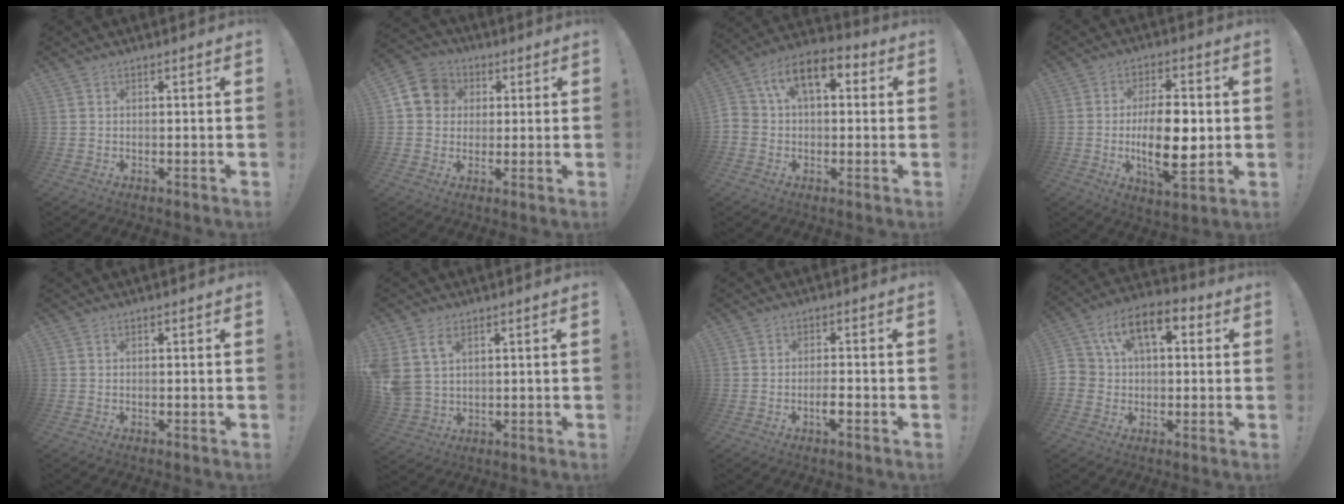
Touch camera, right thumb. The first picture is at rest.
{"total": 10.3, "force": [2.1, 9.2, 4.0], "torque": [-0.058, 0.005, 0.043]}
{"total": 10.0, "force": [2.7, 6.2, 7.3], "torque": [-0.118, 0.003, 0.053]}
{"total": 15.9, "force": [-1.2, 7.1, 14.2], "torque": [-0.237, -0.009, -0.028]}
{"total": 0.0}
{"total": 7.6, "force": [3.7, 5.0, 4.4], "torque": [-0.090, -0.014, 0.074]}
{"total": 3.1, "force": [-1.9, 1.7, 1.8], "torque": [-0.024, 0.007, -0.032]}
{"total": 11.3, "force": [3.8, 7.3, 7.8], "torque": [-0.140, -0.003, 0.070]}